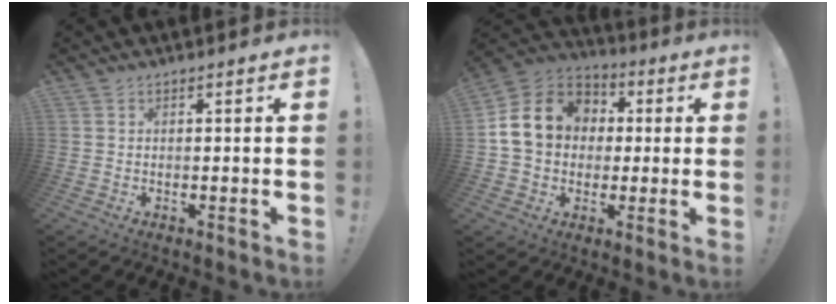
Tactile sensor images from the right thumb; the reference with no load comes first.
{"total": 16.4, "force": [2.8, 13.3, 9.1], "torque": [-0.145, 0.007, 0.057]}